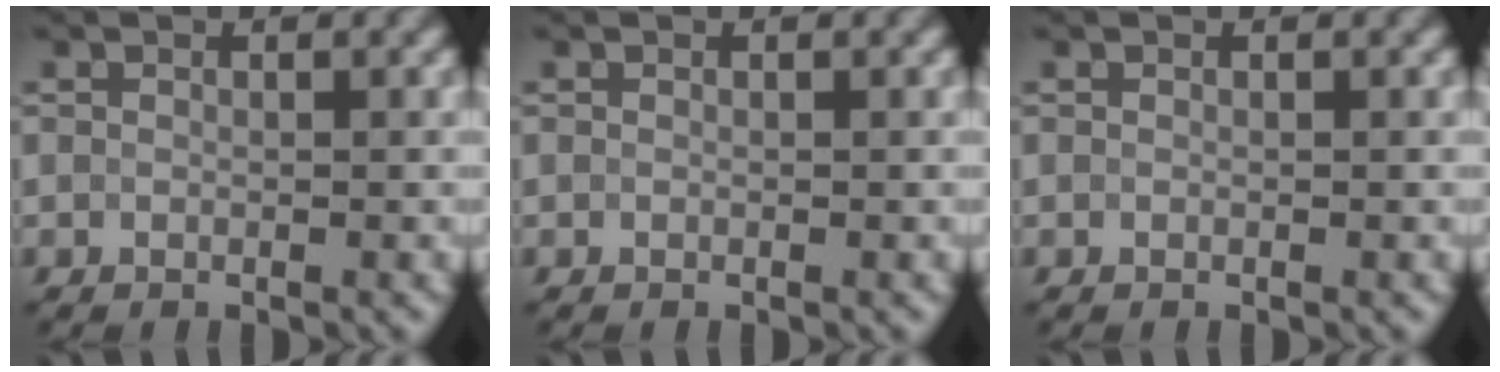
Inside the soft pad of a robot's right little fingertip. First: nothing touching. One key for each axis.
{"total": 0.0}
{"total": 0.0}